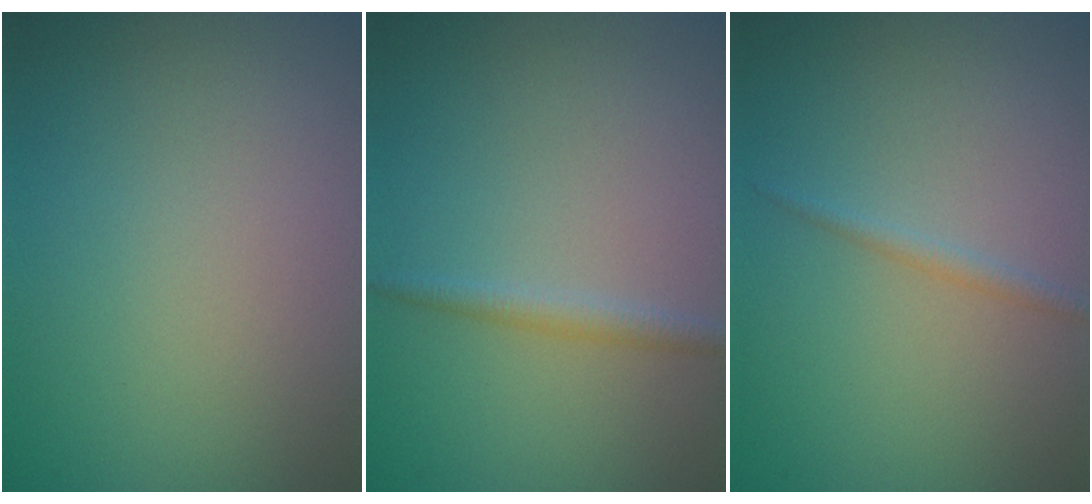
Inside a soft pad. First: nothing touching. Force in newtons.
{"total": 1.4, "press": 1.4, "slide": 0.1}
{"total": 1.0, "press": 1.0, "slide": 0.1}